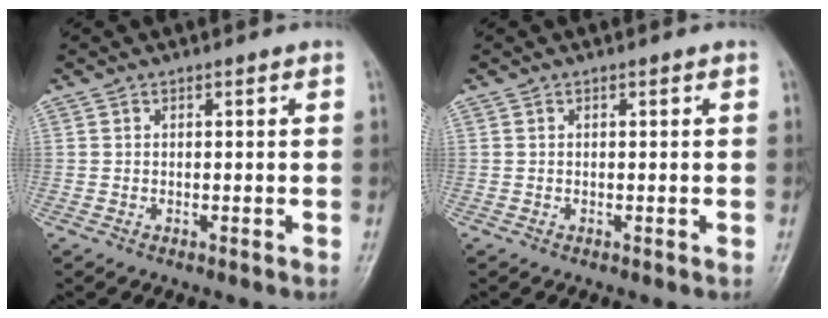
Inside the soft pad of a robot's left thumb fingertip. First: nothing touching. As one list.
[{"total": 0.0}]